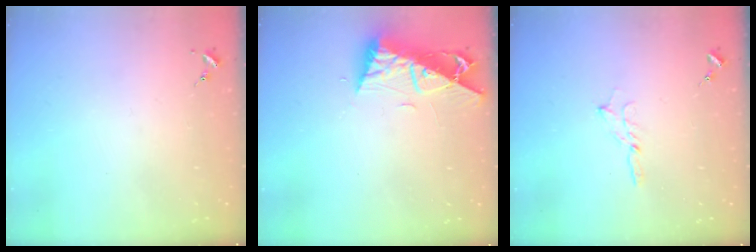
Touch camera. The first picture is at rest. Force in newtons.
{"total": 9.3, "press": 9.2, "slide": 1.1}
{"total": 2.5, "press": 2.5, "slide": 0.2}